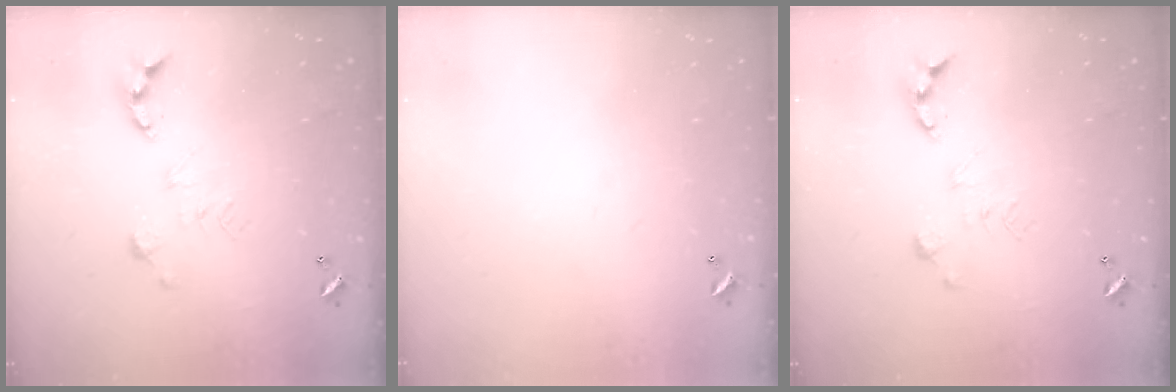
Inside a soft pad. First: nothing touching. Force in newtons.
{"total": 0.0}
{"total": 0.0}